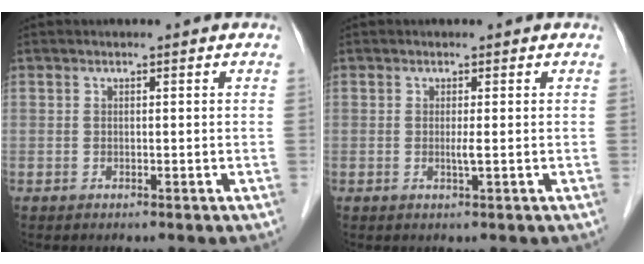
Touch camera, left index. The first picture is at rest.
{"total": 1.1, "force": [-0.1, -0.3, 1.1], "torque": [-0.023, -0.001, -0.001]}